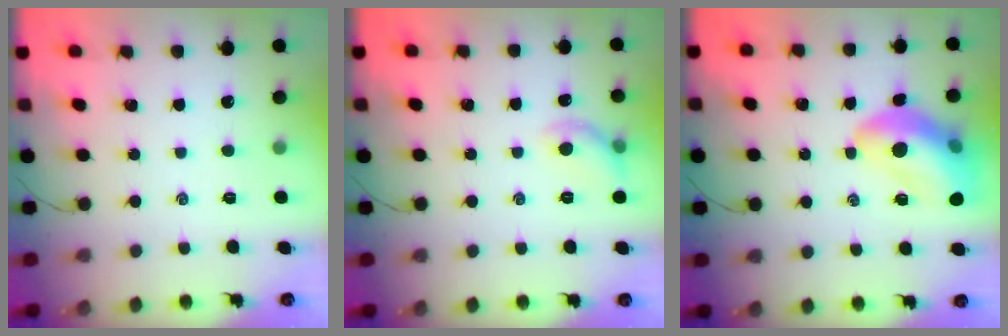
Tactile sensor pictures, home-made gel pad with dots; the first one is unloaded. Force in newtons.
{"total": 6.9, "press": 6.8, "slide": 0.9}
{"total": 15.1, "press": 14.7, "slide": 3.5}